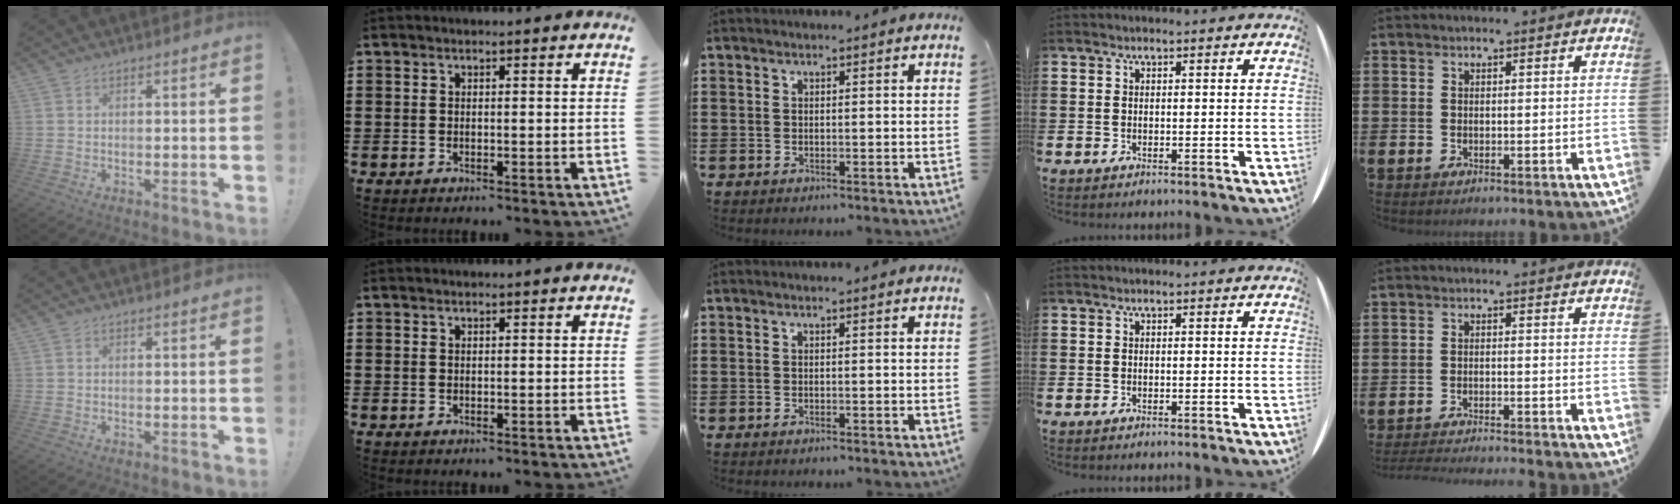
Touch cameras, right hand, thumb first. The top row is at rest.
{"little": {"total": 2.1, "force": [-2.1, -0.3, 0.2], "torque": [-0.003, 0.002, -0.043]}}